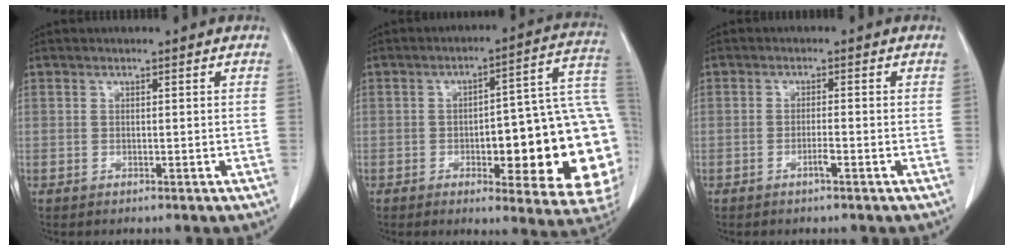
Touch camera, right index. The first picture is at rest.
{"total": 22.8, "force": [-3.6, 5.0, 22.0], "torque": [-0.196, 0.025, -0.033]}
{"total": 1.6, "force": [-0.9, -0.1, 1.3], "torque": [-0.027, 0.000, -0.017]}